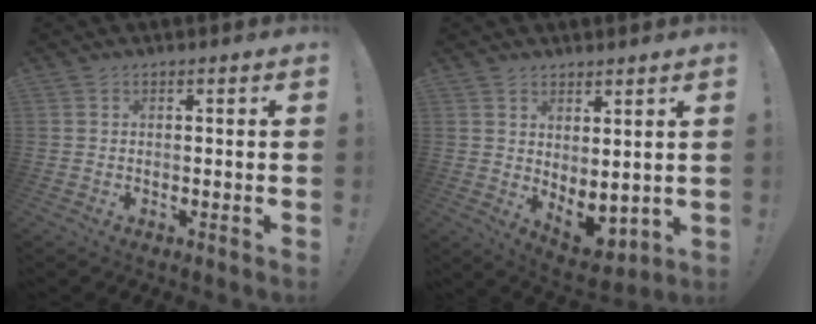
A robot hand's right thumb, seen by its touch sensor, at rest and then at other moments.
{"total": 5.6, "force": [1.3, 3.6, 4.1], "torque": [-0.041, -0.028, 0.037]}